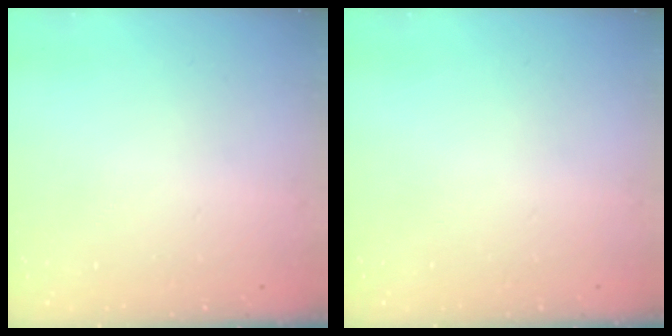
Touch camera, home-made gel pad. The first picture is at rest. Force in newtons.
{"total": 0.0}